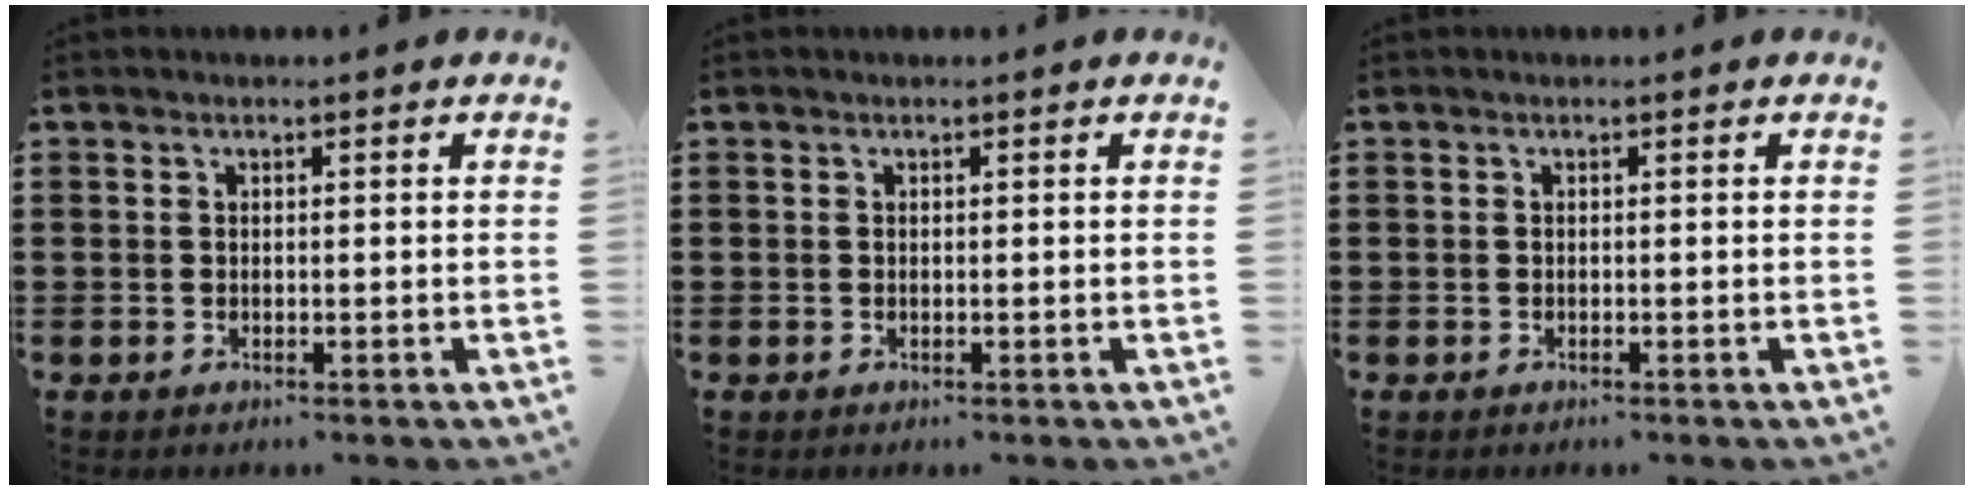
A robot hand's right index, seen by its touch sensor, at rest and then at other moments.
{"total": 0.0}
{"total": 0.0}